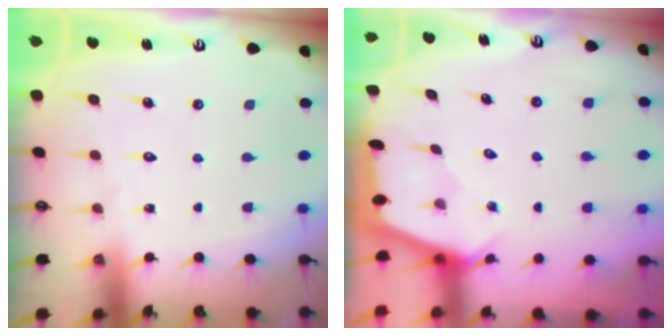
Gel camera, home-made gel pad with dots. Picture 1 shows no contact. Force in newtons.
{"total": 2.2, "press": 2.1, "slide": 0.3}